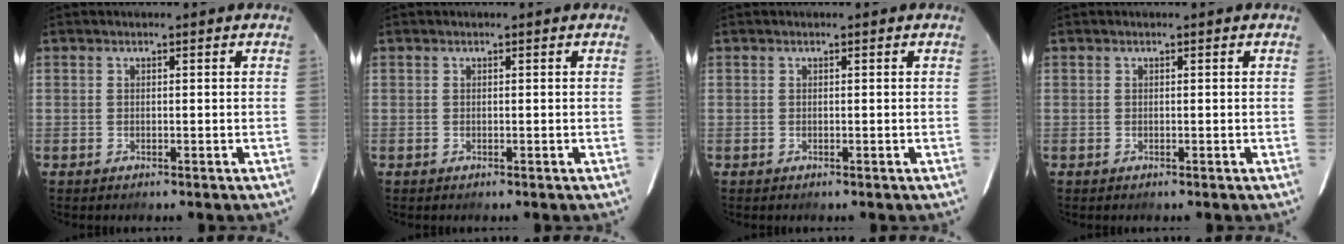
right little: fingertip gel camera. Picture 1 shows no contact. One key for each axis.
{"total": 0.0}
{"total": 0.0}
{"total": 0.0}